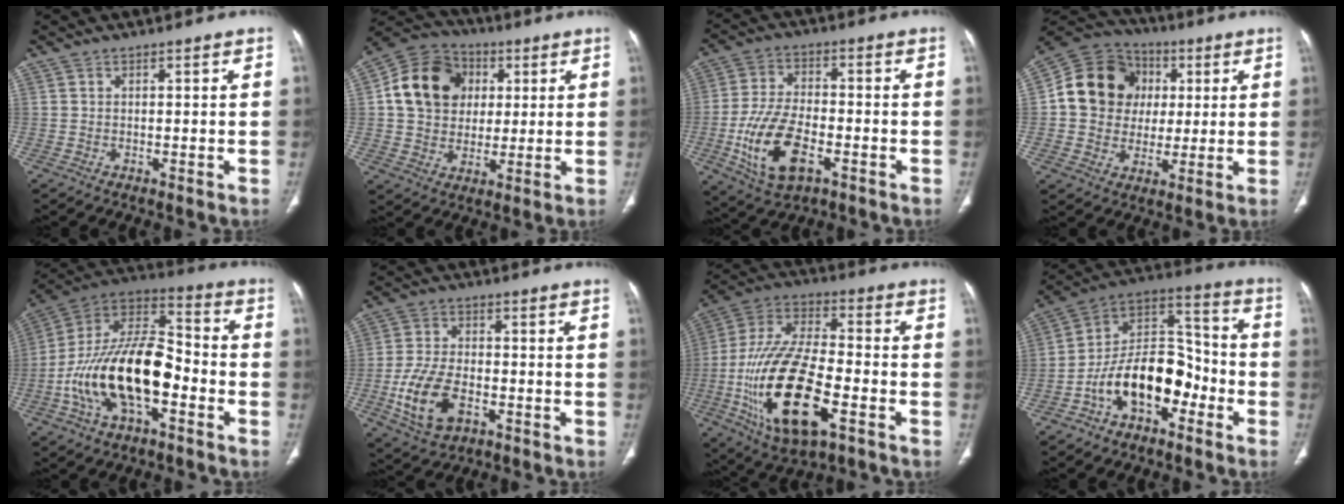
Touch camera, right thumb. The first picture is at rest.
{"total": 15.1, "force": [3.1, 12.4, 7.9], "torque": [-0.122, 0.010, 0.049]}
{"total": 14.2, "force": [-4.9, 7.3, 11.1], "torque": [-0.217, 0.012, -0.083]}
{"total": 15.2, "force": [2.2, 13.6, 6.5], "torque": [-0.089, 0.017, 0.035]}
{"total": 22.1, "force": [-6.3, 11.1, 18.0], "torque": [-0.319, 0.059, -0.111]}
{"total": 11.5, "force": [-4.0, 6.7, 8.5], "torque": [-0.171, 0.012, -0.067]}
{"total": 23.5, "force": [-7.5, 10.0, 19.9], "torque": [-0.404, 0.017, -0.126]}
{"total": 17.2, "force": [-6.8, 10.3, 12.0], "torque": [-0.169, 0.082, -0.122]}